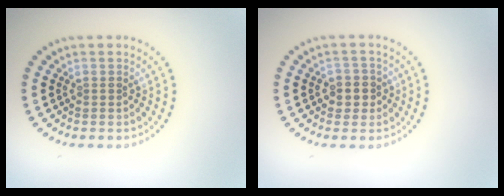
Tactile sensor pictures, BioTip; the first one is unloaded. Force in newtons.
{"total": 2.0, "press": 1.8, "slide": 0.9}